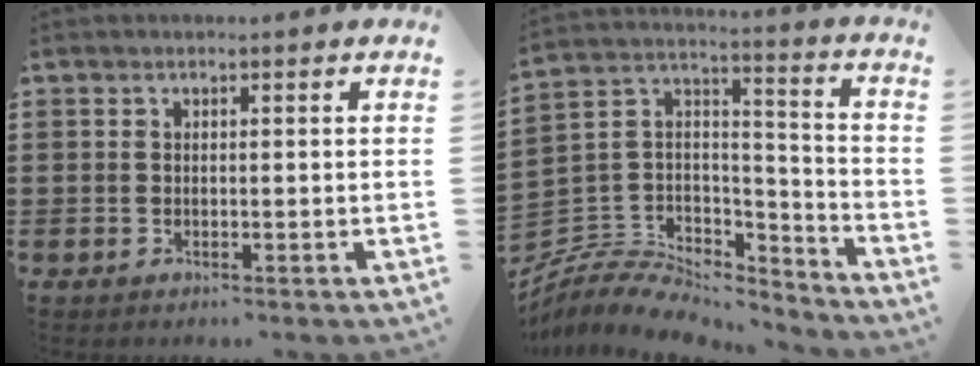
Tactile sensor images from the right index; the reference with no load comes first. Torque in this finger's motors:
{"motor_torque": [-0.25, -0.27, 0.09, -0.01]}